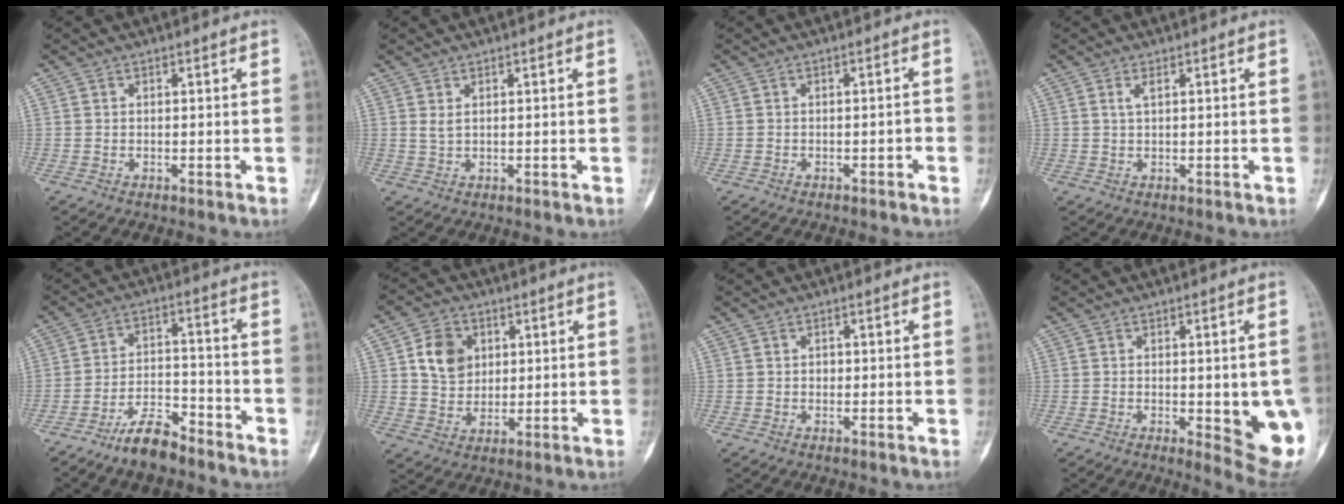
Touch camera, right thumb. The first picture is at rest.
{"total": 1.4, "force": [0.7, 0.8, 1.0], "torque": [-0.013, -0.003, 0.018]}
{"total": 1.3, "force": [-0.8, 0.8, 0.7], "torque": [-0.005, 0.013, -0.011]}
{"total": 1.6, "force": [0.7, 0.7, 1.3], "torque": [-0.023, 0.002, 0.015]}
{"total": 8.6, "force": [-6.9, 3.0, 4.2], "torque": [-0.063, 0.051, -0.128]}
{"total": 8.8, "force": [2.5, 7.1, 4.5], "torque": [-0.046, -0.009, 0.047]}
{"total": 1.1, "force": [0.0, 1.0, 0.4], "torque": [0.003, 0.003, 0.000]}
{"total": 11.7, "force": [-2.0, 3.8, 10.9], "torque": [-0.106, -0.014, -0.013]}